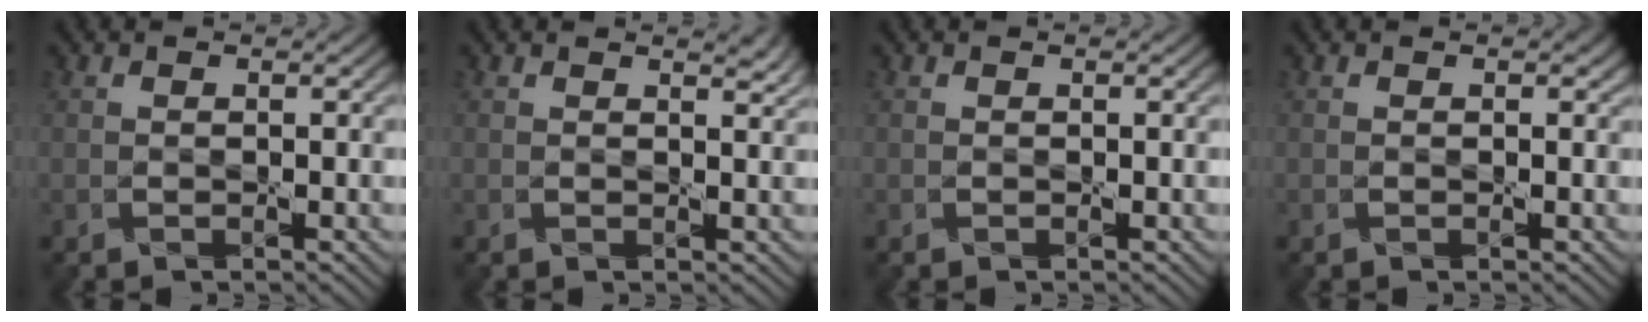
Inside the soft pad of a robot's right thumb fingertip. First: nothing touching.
{"total": 1.4, "force": [1.2, 0.2, 0.6], "torque": [-0.011, -0.007, 0.019]}
{"total": 0.0}
{"total": 0.0}